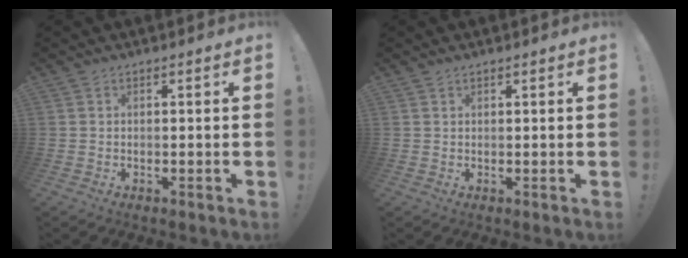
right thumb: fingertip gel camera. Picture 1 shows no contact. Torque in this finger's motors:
{"motor_torque": [-0.06, -0.06, -0.14, 0.10, 0.00]}